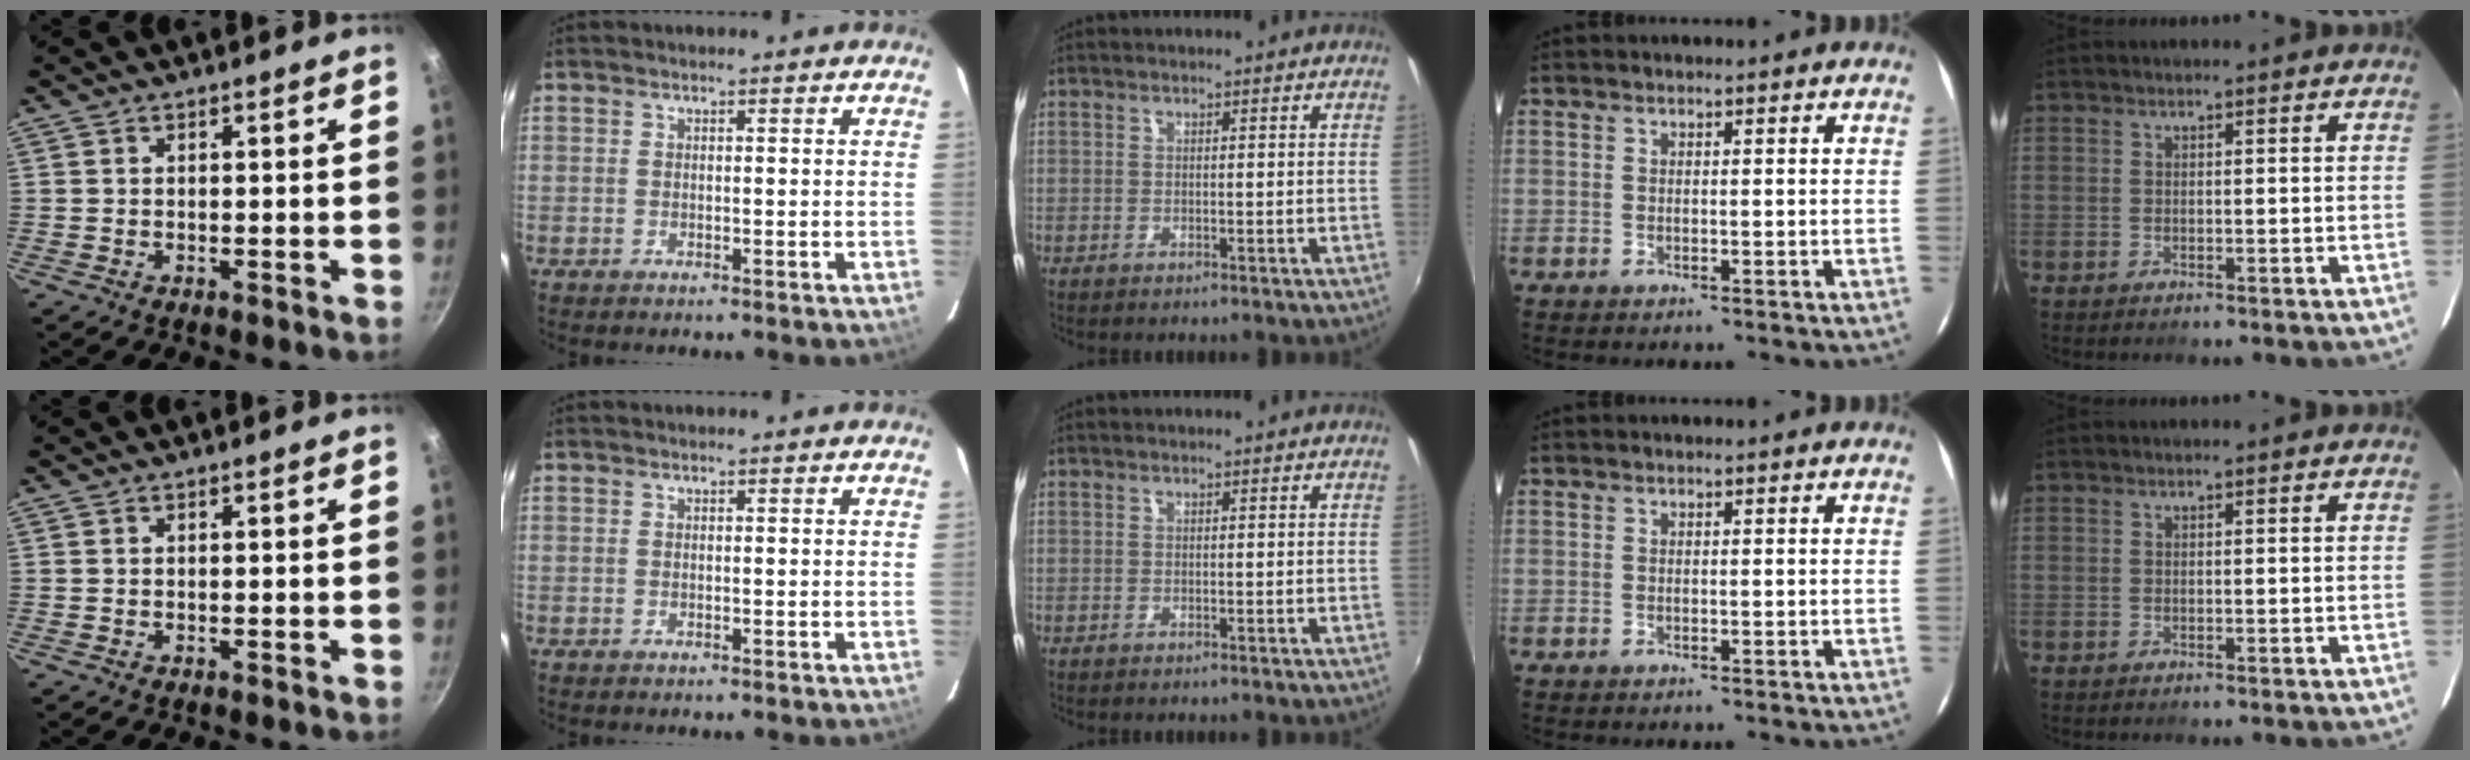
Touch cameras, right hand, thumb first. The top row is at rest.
{}